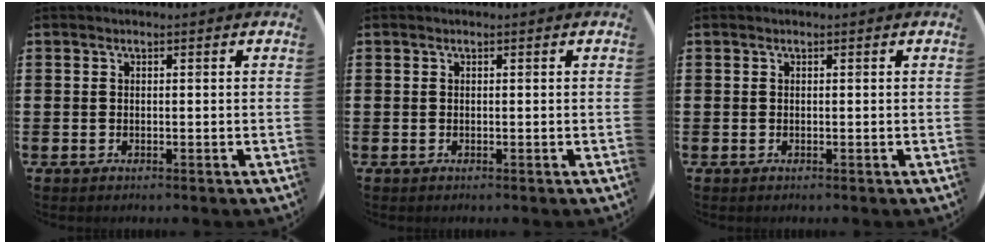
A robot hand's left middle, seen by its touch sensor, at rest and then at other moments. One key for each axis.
{"total": 0.0}
{"total": 0.0}